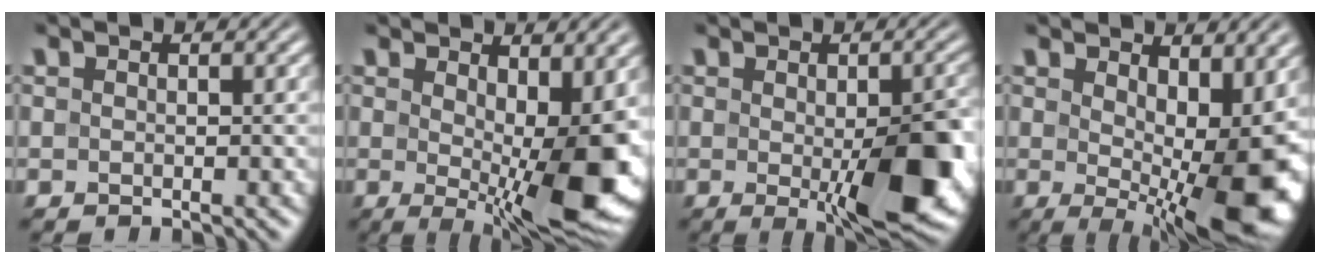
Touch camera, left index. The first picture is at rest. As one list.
[{"total": 11.2, "force": [-0.3, 4.0, 10.4], "torque": [-0.152, -0.018, 0.003]}, {"total": 10.2, "force": [-2.4, 3.7, 9.2], "torque": [-0.132, -0.024, -0.025]}, {"total": 11.9, "force": [0.0, 4.9, 10.9], "torque": [-0.144, -0.012, 0.010]}]